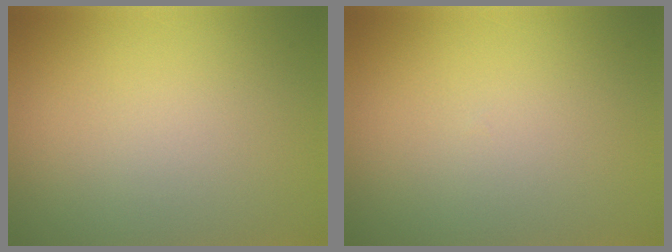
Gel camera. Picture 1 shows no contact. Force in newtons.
{"total": 0.0}